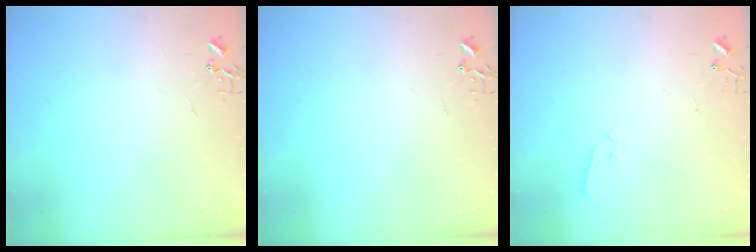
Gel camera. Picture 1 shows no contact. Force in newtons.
{"total": 0.0}
{"total": 3.4, "press": 3.3, "slide": 0.5}